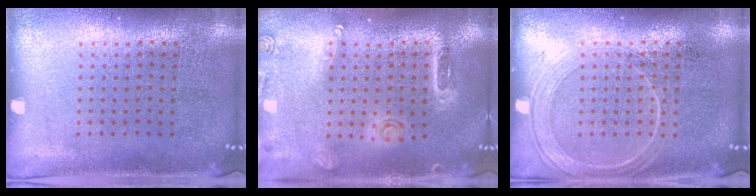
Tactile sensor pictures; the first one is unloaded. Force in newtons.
{"total": 1.6, "press": 1.5, "slide": 0.5}
{"total": 2.2, "press": 2.1, "slide": 0.4}